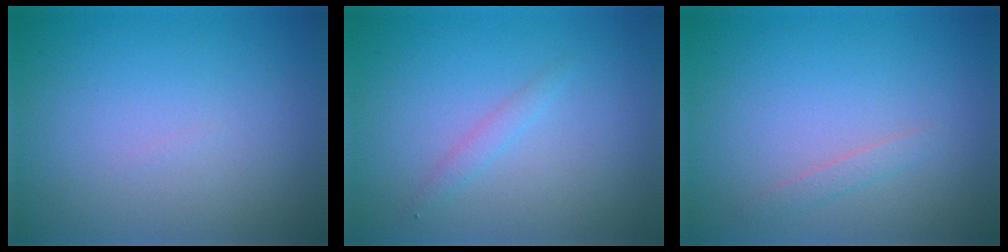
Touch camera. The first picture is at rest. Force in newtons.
{"total": 1.0, "press": 1.0, "slide": 0.1}
{"total": 0.9, "press": 0.9, "slide": 0.0}